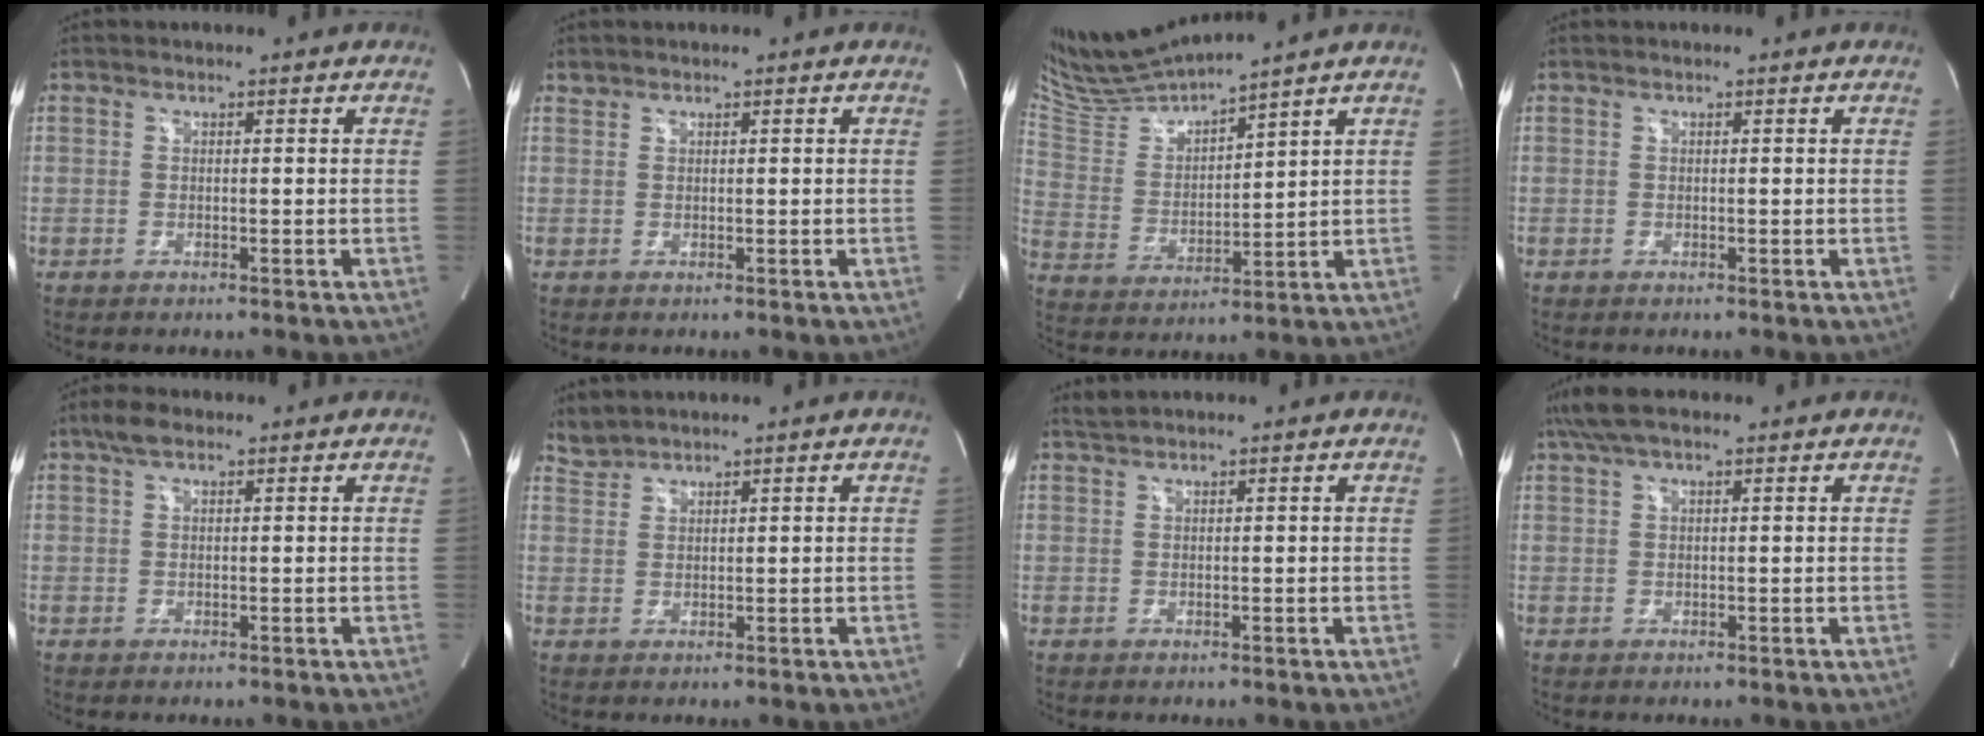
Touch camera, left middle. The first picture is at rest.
{"total": 0.6, "force": [0.6, 0.0, -0.1], "torque": [-0.003, 0.006, 0.015]}
{"total": 11.9, "force": [11.2, -0.7, 4.1], "torque": [-0.097, 0.003, 0.228]}
{"total": 0.0}
{"total": 3.0, "force": [2.0, 1.0, 2.0], "torque": [-0.049, 0.018, 0.038]}
{"total": 2.2, "force": [2.2, -0.1, -0.3], "torque": [-0.005, 0.010, 0.054]}
{"total": 1.4, "force": [1.3, -0.3, 0.4], "torque": [-0.016, 0.011, 0.031]}
{"total": 5.8, "force": [4.3, 1.4, 3.7], "torque": [-0.079, 0.037, 0.078]}